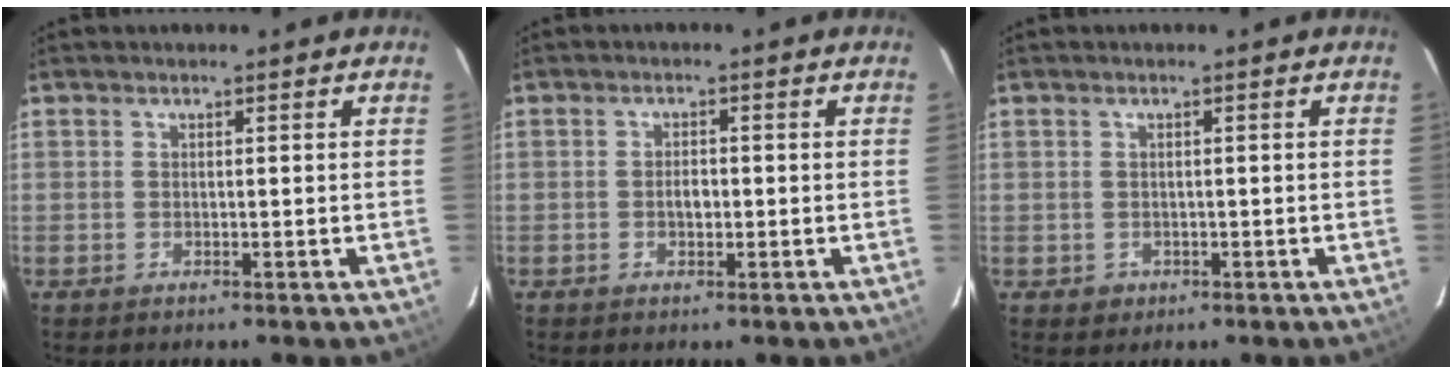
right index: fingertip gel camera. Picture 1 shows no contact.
{"total": 1.8, "force": [-0.3, 1.2, 1.3], "torque": [-0.023, 0.006, -0.006]}
{"total": 2.2, "force": [-0.3, 2.1, 0.3], "torque": [-0.003, 0.000, 0.000]}